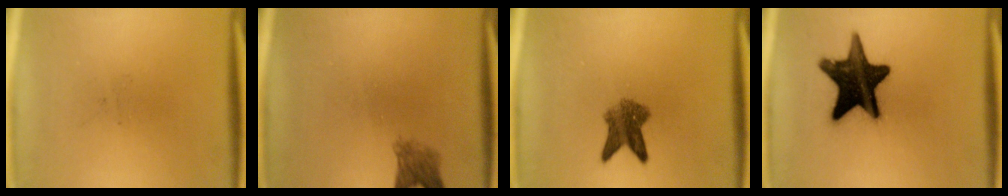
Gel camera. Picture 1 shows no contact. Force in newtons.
{"total": 2.9}
{"total": 4.9}
{"total": 16.8}